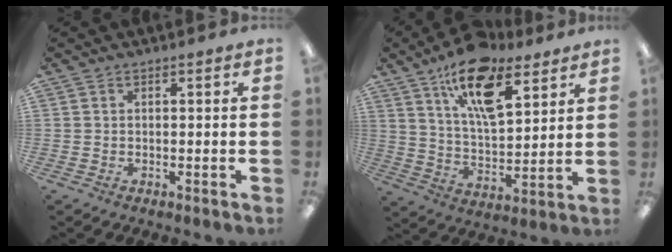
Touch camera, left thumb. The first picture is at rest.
{"total": 17.7, "force": [11.3, 7.3, 11.5], "torque": [-0.186, -0.050, 0.190]}